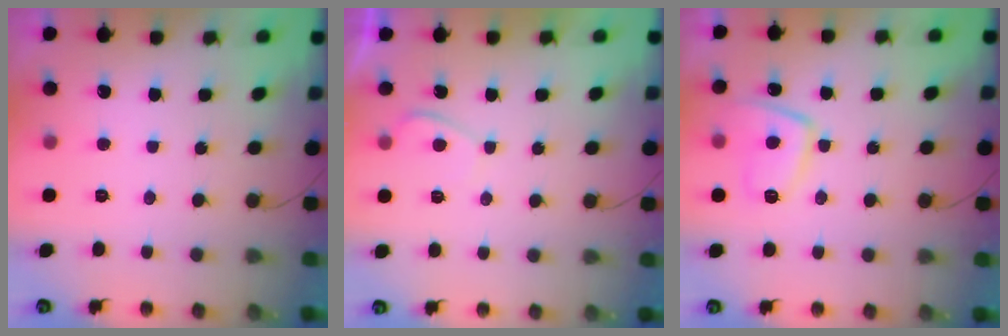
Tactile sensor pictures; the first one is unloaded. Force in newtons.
{"total": 1.0, "press": 0.8, "slide": 0.6}
{"total": 9.9, "press": 9.8, "slide": 1.3}